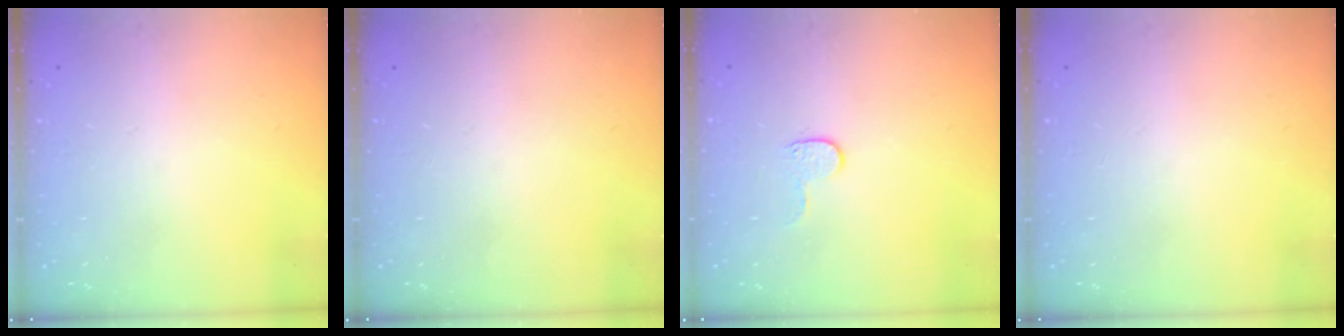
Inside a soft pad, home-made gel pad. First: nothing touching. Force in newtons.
{"total": 0.0}
{"total": 3.9, "press": 3.9, "slide": 0.4}
{"total": 0.0}